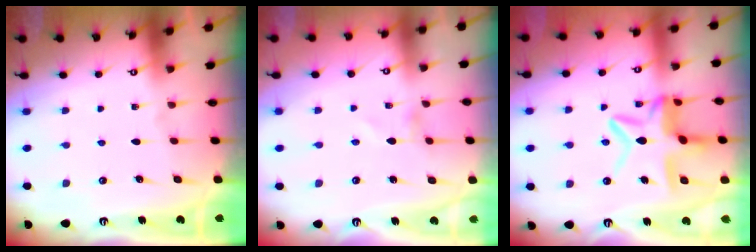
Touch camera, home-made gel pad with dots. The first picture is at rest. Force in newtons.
{"total": 0.8, "press": 0.7, "slide": 0.3}
{"total": 12.0, "press": 12.0, "slide": 1.1}